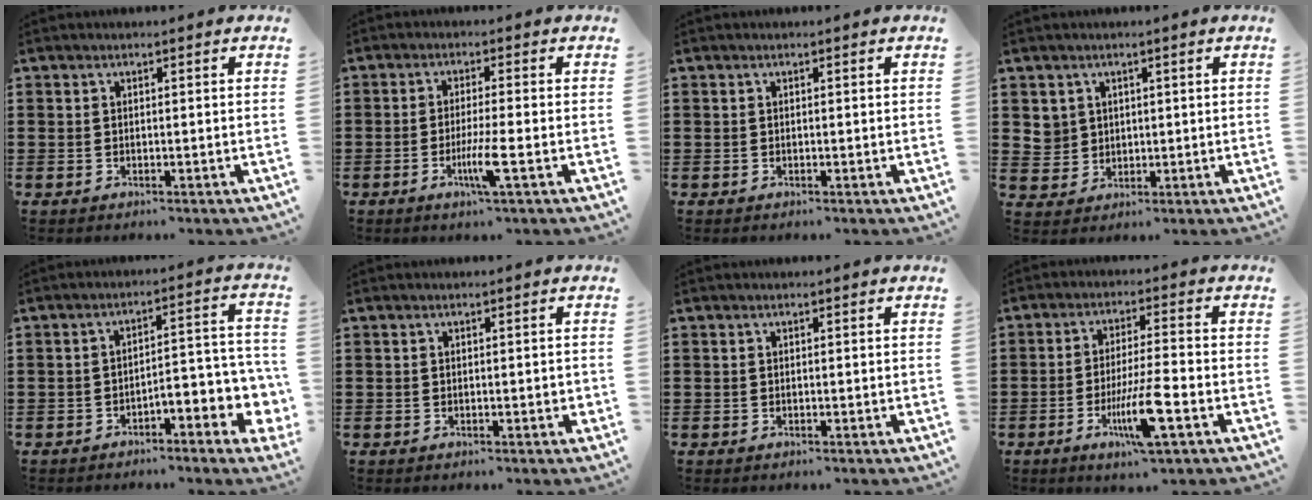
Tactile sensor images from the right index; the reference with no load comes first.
{"total": 5.2, "force": [-1.9, -0.1, 4.8], "torque": [-0.094, -0.020, -0.036]}
{"total": 0.0}
{"total": 3.5, "force": [1.4, 3.2, 0.4], "torque": [-0.025, 0.011, 0.027]}
{"total": 4.1, "force": [-2.9, 1.1, 2.7], "torque": [-0.047, -0.001, -0.058]}
{"total": 0.6, "force": [-0.2, 0.2, 0.6], "torque": [-0.011, 0.000, -0.003]}
{"total": 0.0}
{"total": 9.8, "force": [-3.9, 0.5, 9.0], "torque": [-0.180, -0.018, -0.075]}